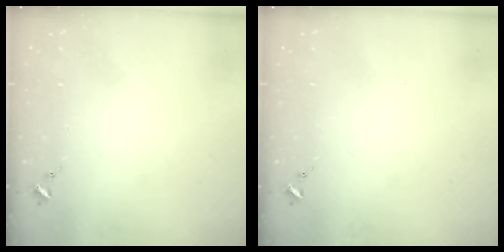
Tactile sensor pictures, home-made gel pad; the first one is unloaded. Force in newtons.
{"total": 0.0}